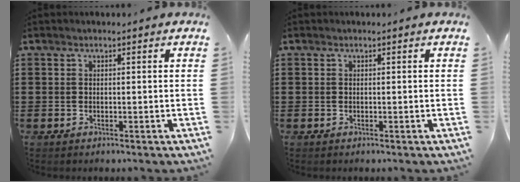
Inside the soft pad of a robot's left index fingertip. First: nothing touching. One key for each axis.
{"total": 0.0}